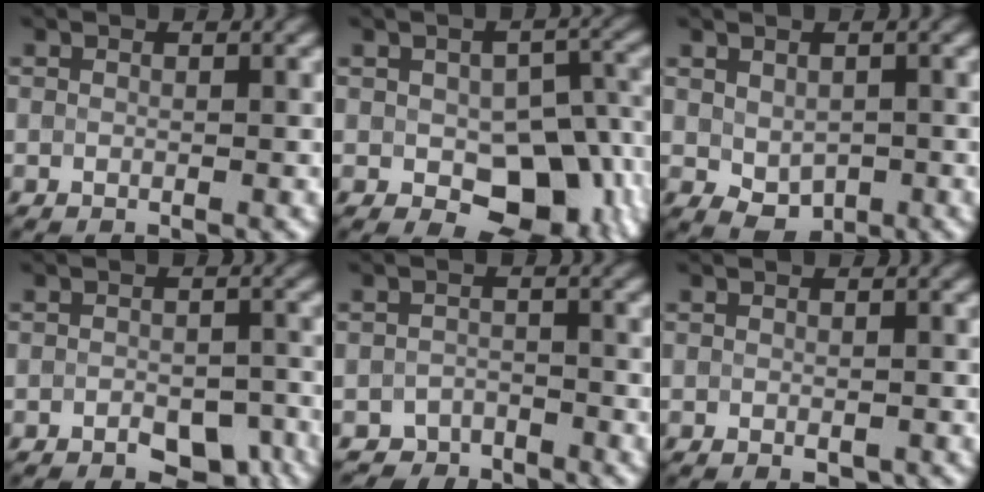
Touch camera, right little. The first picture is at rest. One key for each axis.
{"total": 9.1, "fx": -2.8, "fy": 5.2, "fz": 6.9, "tx": -0.104, "ty": -0.024, "tz": -0.016}
{"total": 1.8, "fx": -0.3, "fy": 1.2, "fz": 1.2, "tx": -0.029, "ty": -0.007, "tz": 0.016}
{"total": 3.0, "fx": -2.2, "fy": 1.1, "fz": 1.7, "tx": -0.025, "ty": 0.002, "tz": -0.019}
{"total": 2.2, "fx": -2.0, "fy": 0.3, "fz": -0.8, "tx": 0.014, "ty": 0.008, "tz": -0.028}
{"total": 0.5, "fx": -0.4, "fy": -0.3, "fz": 0.0, "tx": -0.007, "ty": -0.002, "tz": 0.007}